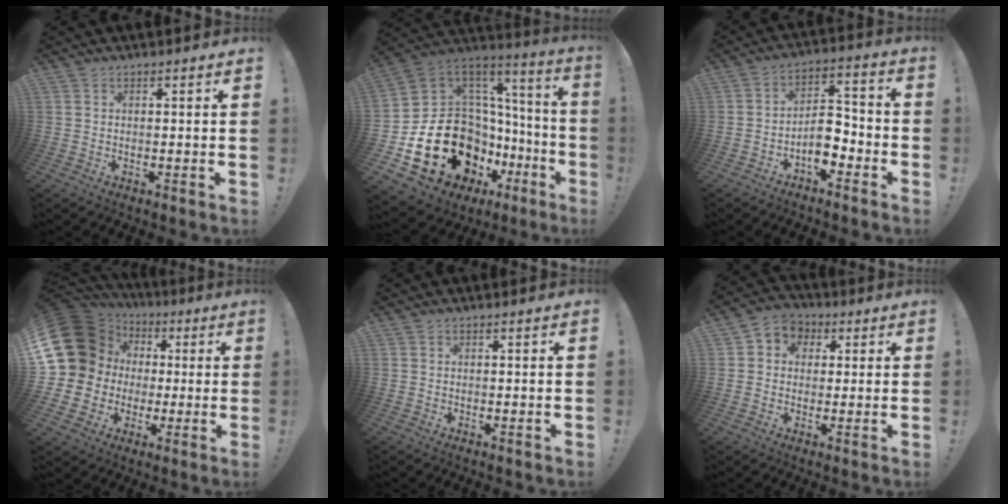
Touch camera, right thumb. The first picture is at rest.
{"total": 22.7, "force": [-9.6, 13.5, 15.6], "torque": [-0.283, 0.019, -0.110]}
{"total": 8.9, "force": [-4.7, 4.8, 5.8], "torque": [-0.096, 0.024, -0.083]}
{"total": 19.4, "force": [4.2, 16.5, 9.3], "torque": [-0.181, -0.016, 0.117]}
{"total": 0.0}
{"total": 5.7, "force": [0.1, 5.4, 1.8], "torque": [-0.017, 0.004, 0.005]}